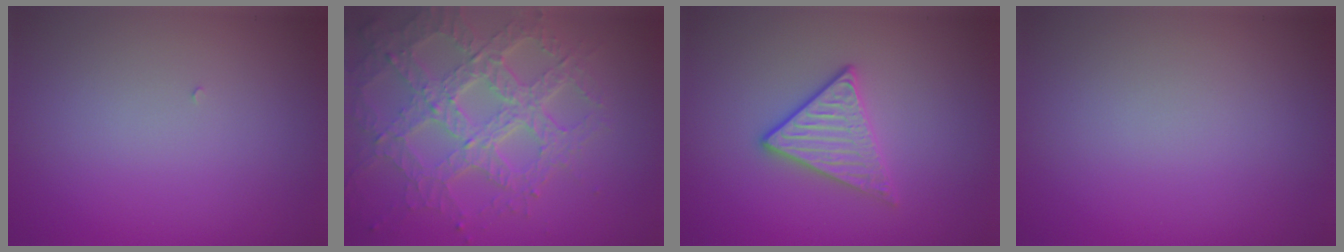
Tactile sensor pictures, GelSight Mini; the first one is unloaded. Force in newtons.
{"total": 7.0, "press": 5.1, "slide": 4.8}
{"total": 2.8, "press": 2.7, "slide": 0.8}
{"total": 0.0}